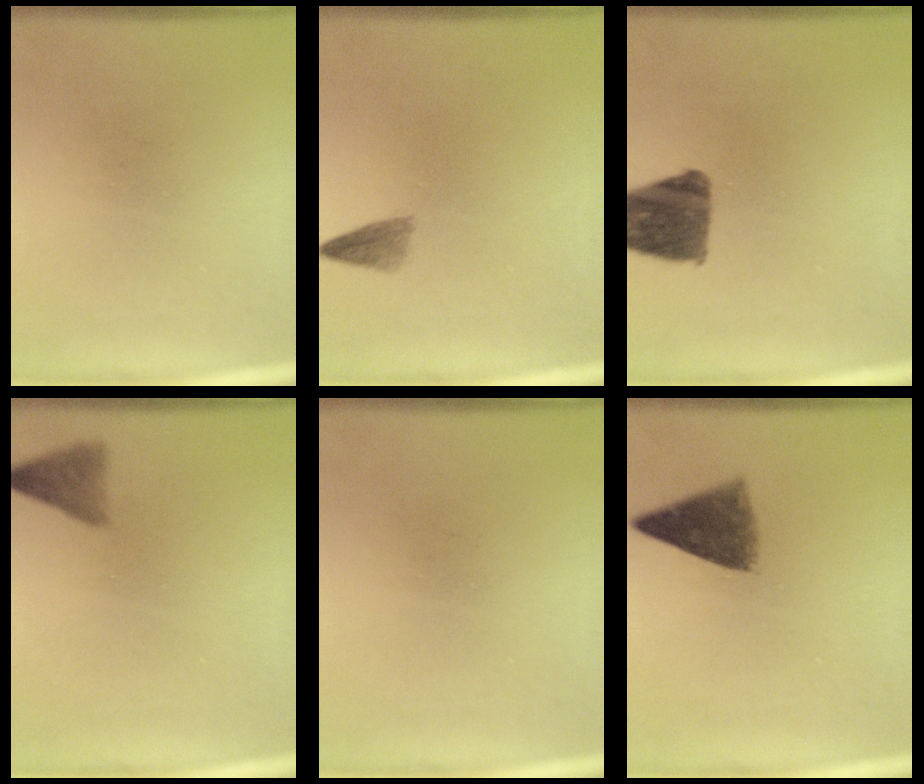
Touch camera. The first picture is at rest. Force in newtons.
{"total": 1.7}
{"total": 10.8}
{"total": 2.8}
{"total": 0.0}
{"total": 7.1}